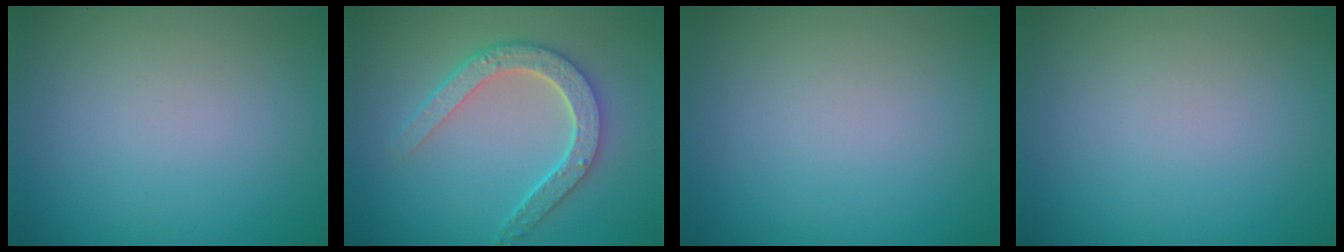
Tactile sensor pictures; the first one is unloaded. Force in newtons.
{"total": 4.8, "press": 3.7, "slide": 3.0}
{"total": 0.0}
{"total": 0.0}